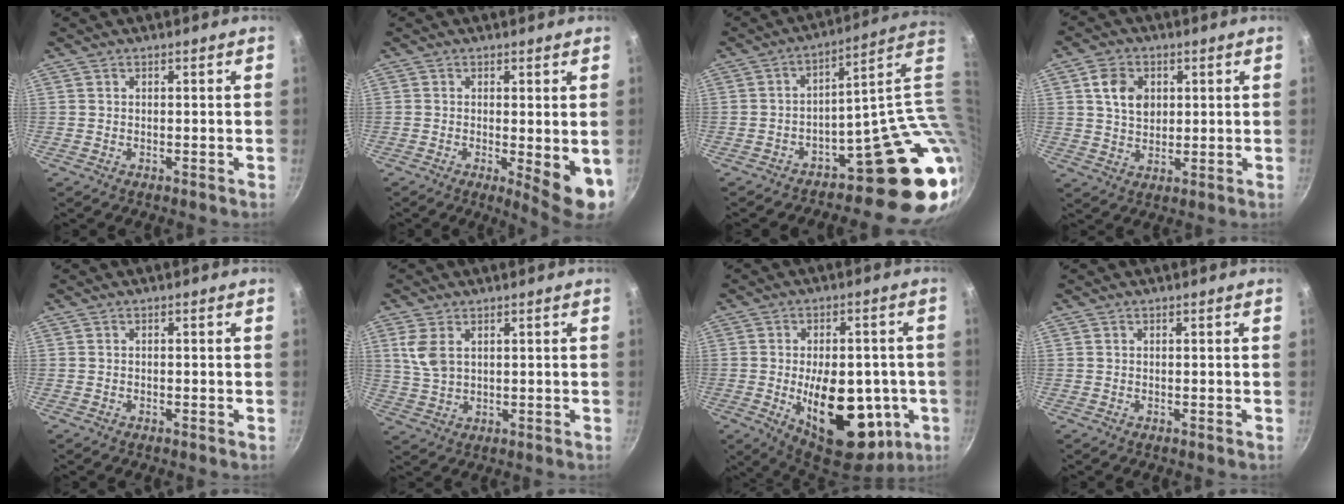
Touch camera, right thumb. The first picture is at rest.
{"total": 7.8, "force": [-1.0, 2.0, 7.5], "torque": [-0.091, -0.012, -0.006]}
{"total": 17.2, "force": [-1.4, 6.8, 15.7], "torque": [-0.135, 0.008, -0.017]}
{"total": 7.0, "force": [1.9, 5.3, 4.2], "torque": [-0.054, -0.002, 0.033]}
{"total": 0.0}
{"total": 5.8, "force": [2.0, 3.6, 4.1], "torque": [-0.084, -0.006, 0.045]}
{"total": 22.6, "force": [-4.6, 12.4, 18.4], "torque": [-0.228, -0.001, -0.046]}
{"total": 0.0}